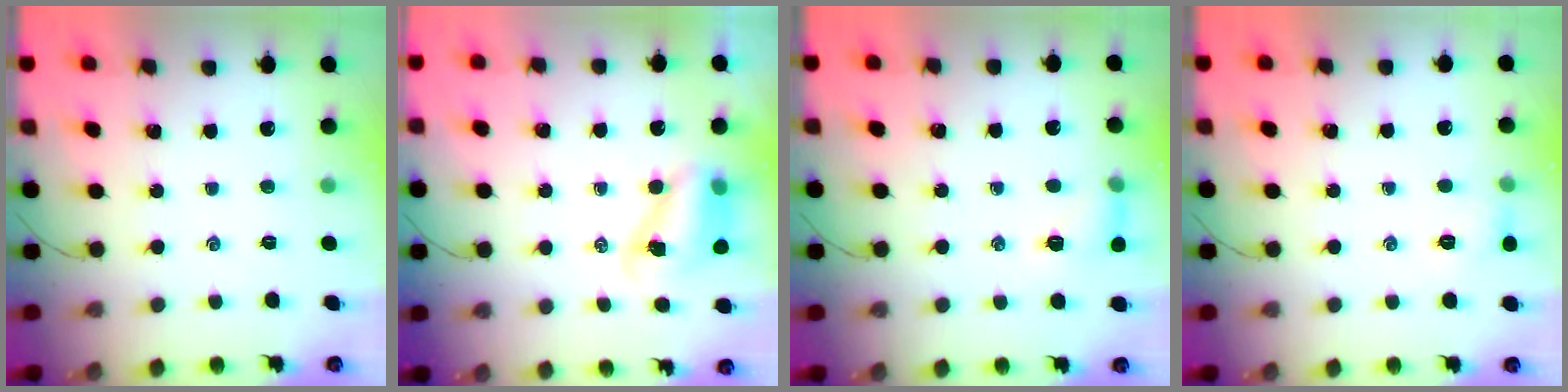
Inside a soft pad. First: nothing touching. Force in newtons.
{"total": 8.2, "press": 8.0, "slide": 1.6}
{"total": 9.4, "press": 9.2, "slide": 1.8}
{"total": 5.4, "press": 5.2, "slide": 1.4}